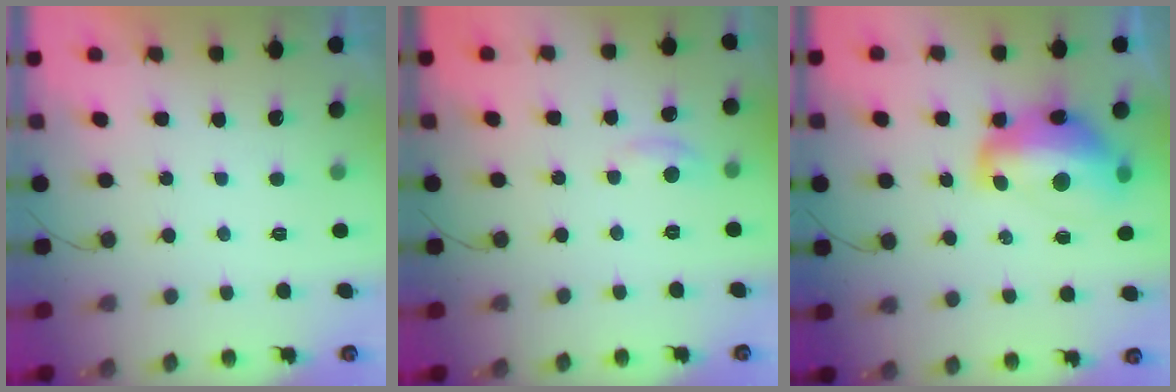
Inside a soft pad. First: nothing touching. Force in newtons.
{"total": 3.2, "press": 3.2, "slide": 0.4}
{"total": 16.0, "press": 16.0, "slide": 1.2}